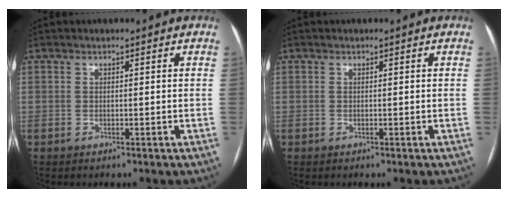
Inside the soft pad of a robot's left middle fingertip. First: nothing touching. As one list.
[{"total": 0.0}]